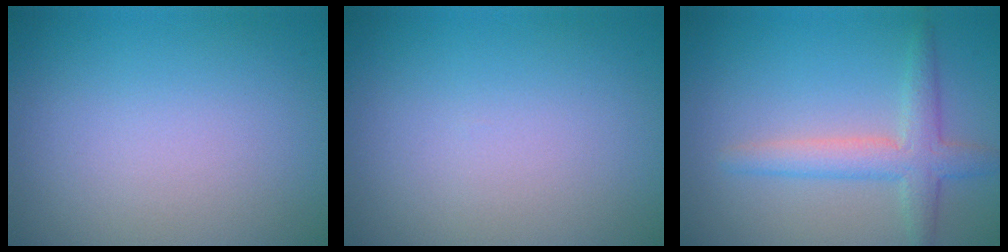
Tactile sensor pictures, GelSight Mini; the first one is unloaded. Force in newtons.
{"total": 0.0}
{"total": 3.4, "press": 3.4, "slide": 0.1}